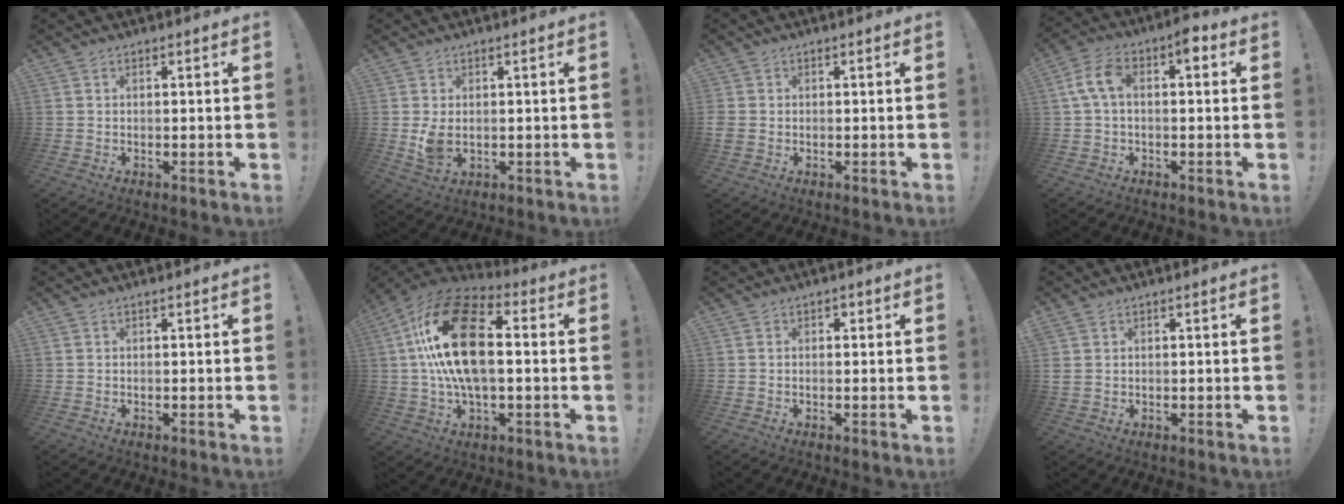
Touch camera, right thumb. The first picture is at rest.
{"total": 5.0, "force": [0.4, 3.4, 3.6], "torque": [-0.054, -0.010, 0.006]}
{"total": 2.1, "force": [-0.1, 1.8, 1.0], "torque": [-0.016, 0.002, 0.001]}
{"total": 8.7, "force": [2.1, 4.6, 7.2], "torque": [-0.133, 0.012, 0.041]}
{"total": 0.0}
{"total": 22.6, "force": [2.8, 12.1, 18.9], "torque": [-0.354, 0.013, 0.047]}
{"total": 0.9, "force": [0.1, 0.8, 0.3], "torque": [-0.001, 0.002, -0.002]}
{"total": 1.9, "force": [0.9, 1.5, 0.9], "torque": [-0.017, 0.005, 0.018]}